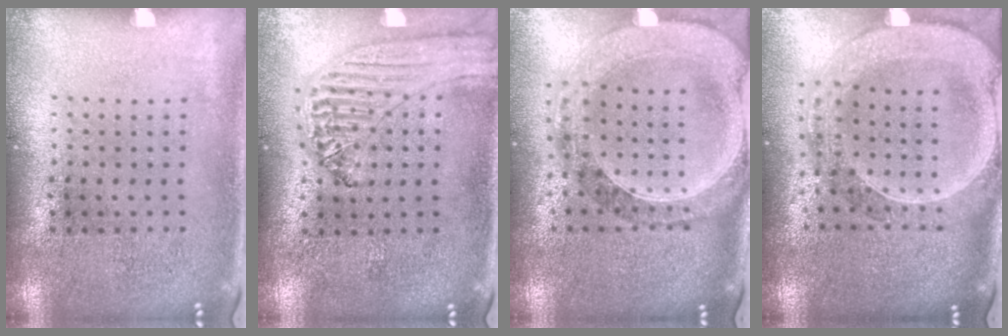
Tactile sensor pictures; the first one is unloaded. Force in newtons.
{"total": 1.2, "press": 1.2, "slide": 0.1}
{"total": 1.5, "press": 1.4, "slide": 0.5}
{"total": 2.7, "press": 2.4, "slide": 1.2}